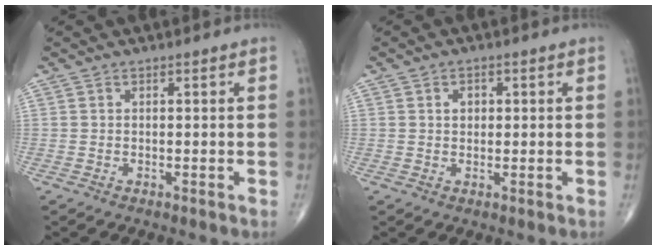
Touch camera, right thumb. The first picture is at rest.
{"total": 2.3, "force": [0.6, 1.8, 1.4], "torque": [-0.011, 0.001, 0.009]}